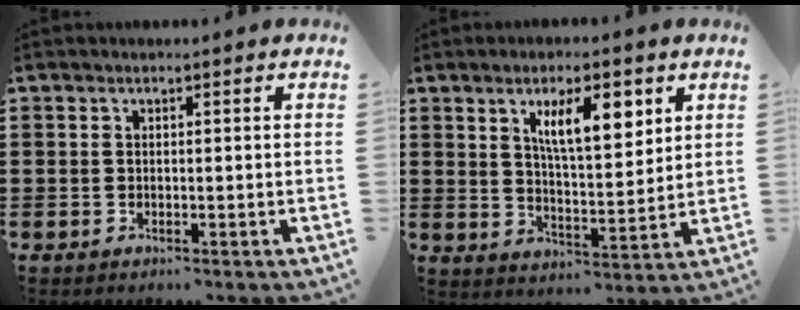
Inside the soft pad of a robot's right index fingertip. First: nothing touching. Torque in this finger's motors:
{"motor_torque": [0.44, -0.05, 0.38, 0.14]}